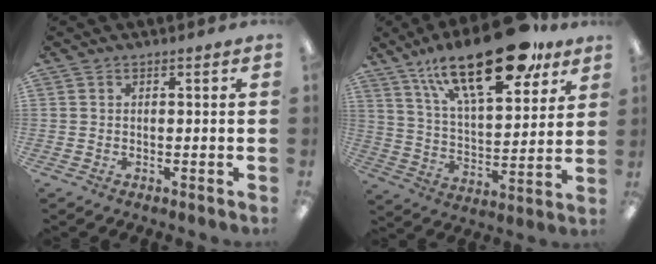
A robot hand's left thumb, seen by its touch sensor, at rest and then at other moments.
{"total": 25.2, "force": [15.8, 9.8, 17.0], "torque": [-0.269, -0.077, 0.263]}